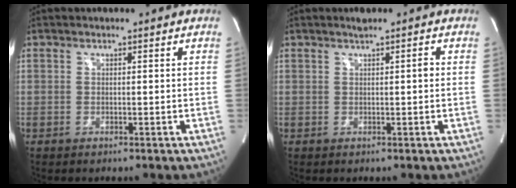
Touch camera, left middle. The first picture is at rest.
{"total": 1.7, "force": [0.6, 0.2, 1.6], "torque": [-0.028, 0.009, 0.012]}